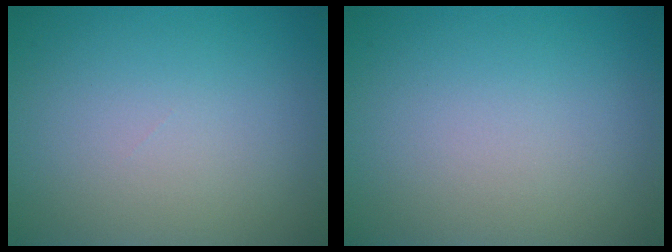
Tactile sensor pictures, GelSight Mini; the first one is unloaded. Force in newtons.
{"total": 0.0}